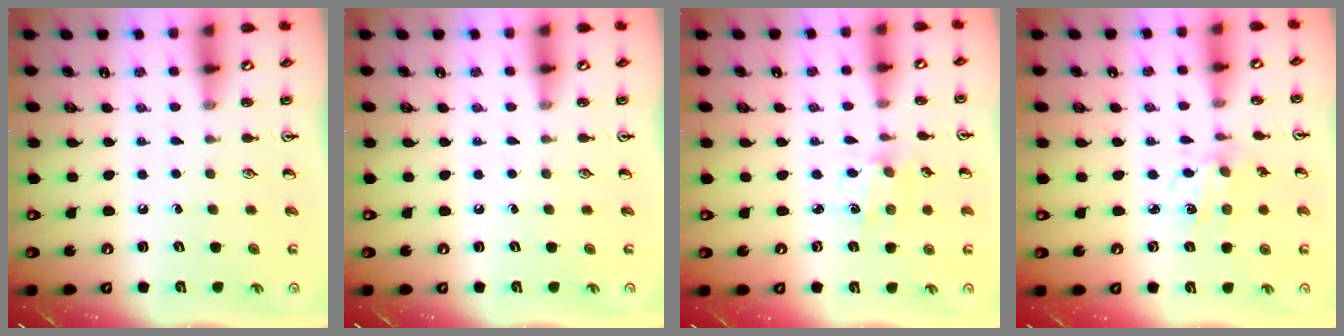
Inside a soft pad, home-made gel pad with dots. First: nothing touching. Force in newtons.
{"total": 0.0}
{"total": 1.6, "press": 1.5, "slide": 0.3}
{"total": 2.5, "press": 2.5, "slide": 0.5}